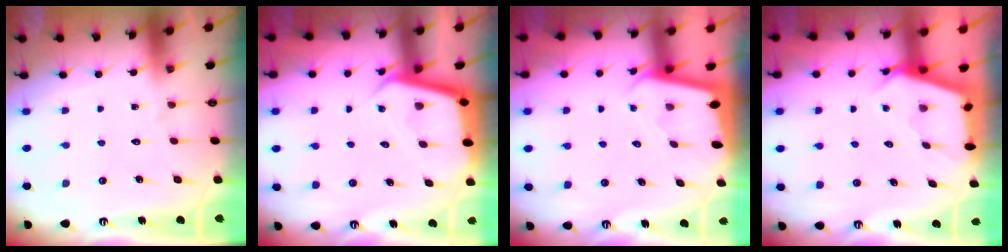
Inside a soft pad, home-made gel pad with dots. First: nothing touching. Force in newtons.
{"total": 3.8, "press": 3.8, "slide": 0.2}
{"total": 1.9, "press": 1.9, "slide": 0.1}
{"total": 2.7, "press": 2.7, "slide": 0.3}